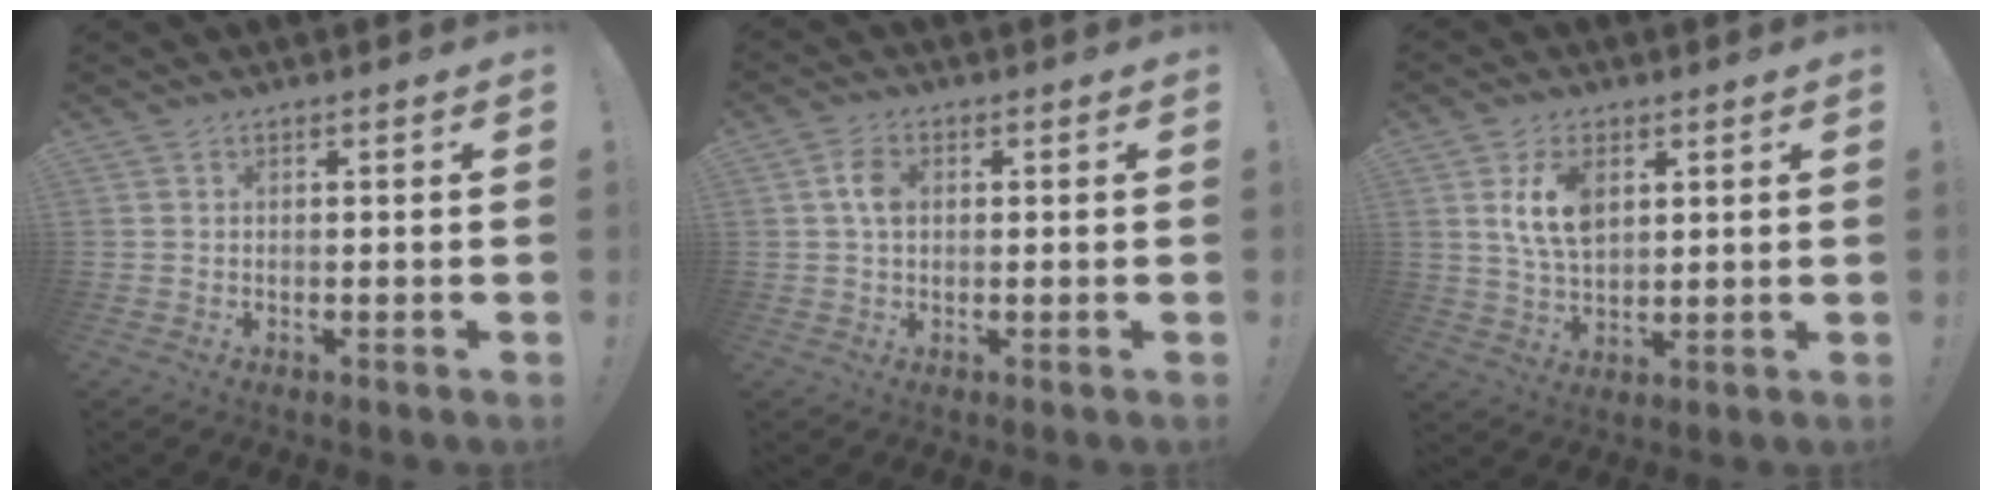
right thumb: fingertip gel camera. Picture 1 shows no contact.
{"total": 5.1, "force": [0.6, 3.5, 3.6], "torque": [-0.054, 0.007, 0.010]}
{"total": 10.1, "force": [3.4, 6.1, 7.2], "torque": [-0.140, 0.000, 0.062]}